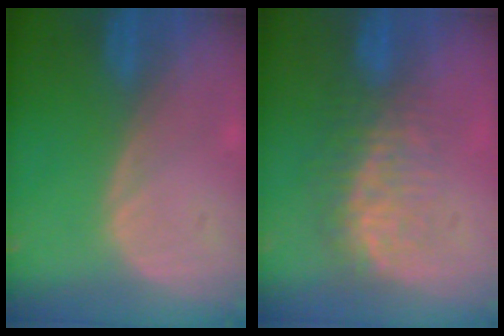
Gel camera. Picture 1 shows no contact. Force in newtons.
{"total": 8.1, "press": 7.4, "slide": 3.2}